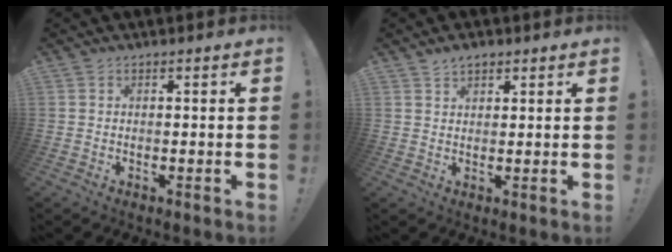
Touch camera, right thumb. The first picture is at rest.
{"total": 3.0, "force": [2.2, 1.7, 1.1], "torque": [-0.016, -0.009, 0.040]}